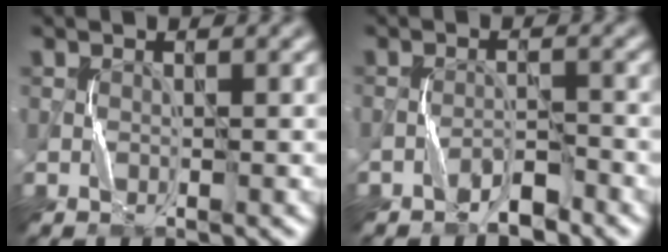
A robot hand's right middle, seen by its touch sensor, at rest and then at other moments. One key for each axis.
{"total": 2.1, "fx": -1.8, "fy": 0.4, "fz": 1.0, "tx": -0.017, "ty": 0.009, "tz": -0.033}